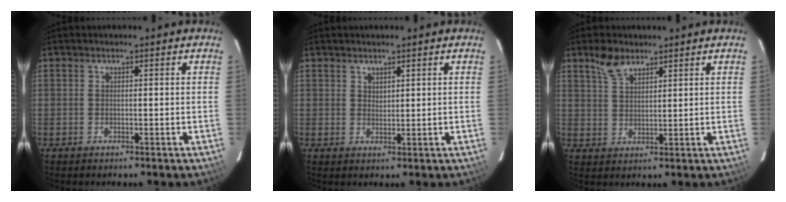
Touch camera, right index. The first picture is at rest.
{"total": 1.5, "force": [1.3, 0.6, 0.3], "torque": [-0.002, 0.001, 0.024]}
{"total": 4.8, "force": [3.6, 2.2, 2.4], "torque": [-0.044, 0.007, 0.071]}